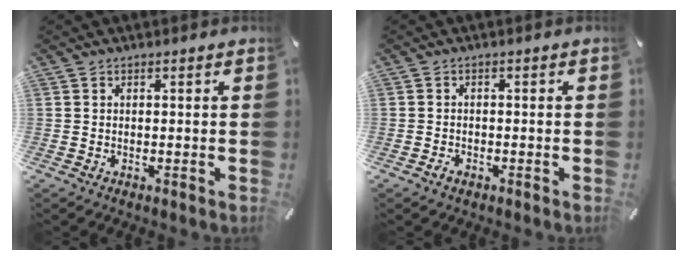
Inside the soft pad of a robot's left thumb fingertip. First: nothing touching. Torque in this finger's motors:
{"motor_torque": [0.00, 0.00, 0.03, 0.02, 0.00]}